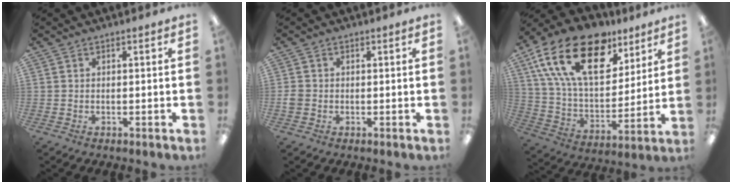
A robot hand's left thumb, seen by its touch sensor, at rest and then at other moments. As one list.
[{"total": 1.9, "force": [-0.3, 1.8, 0.7], "torque": [-0.011, 0.005, -0.007]}, {"total": 24.0, "force": [12.8, 13.2, 15.5], "torque": [-0.302, -0.054, 0.224]}]